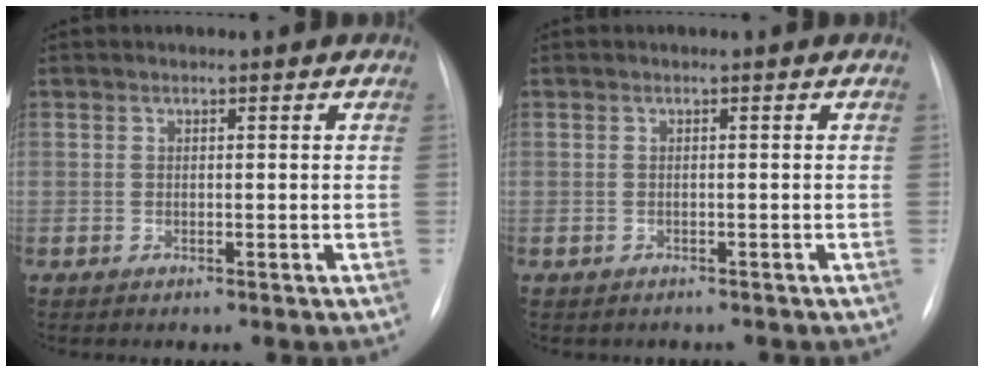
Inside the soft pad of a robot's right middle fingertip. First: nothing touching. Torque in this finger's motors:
{"motor_torque": [0.03, 0.00, -0.01, 0.00]}